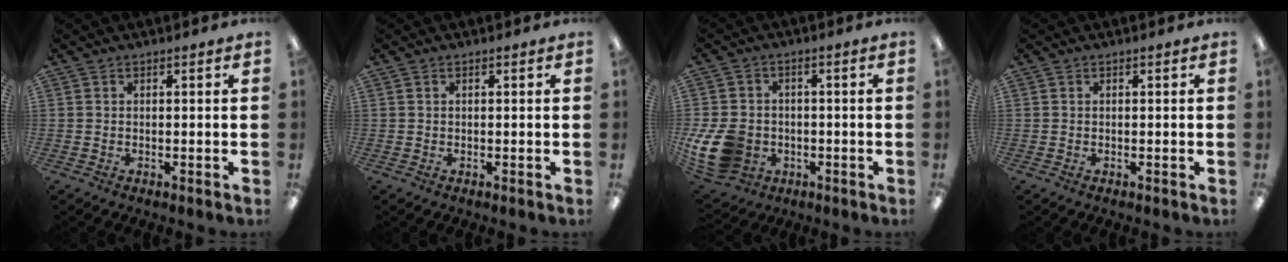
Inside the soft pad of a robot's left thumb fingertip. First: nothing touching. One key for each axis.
{"total": 0.0}
{"total": 12.5, "fx": -3.1, "fy": 9.8, "fz": 7.1, "tx": -0.155, "ty": 0.016, "tz": -0.054}
{"total": 0.0}